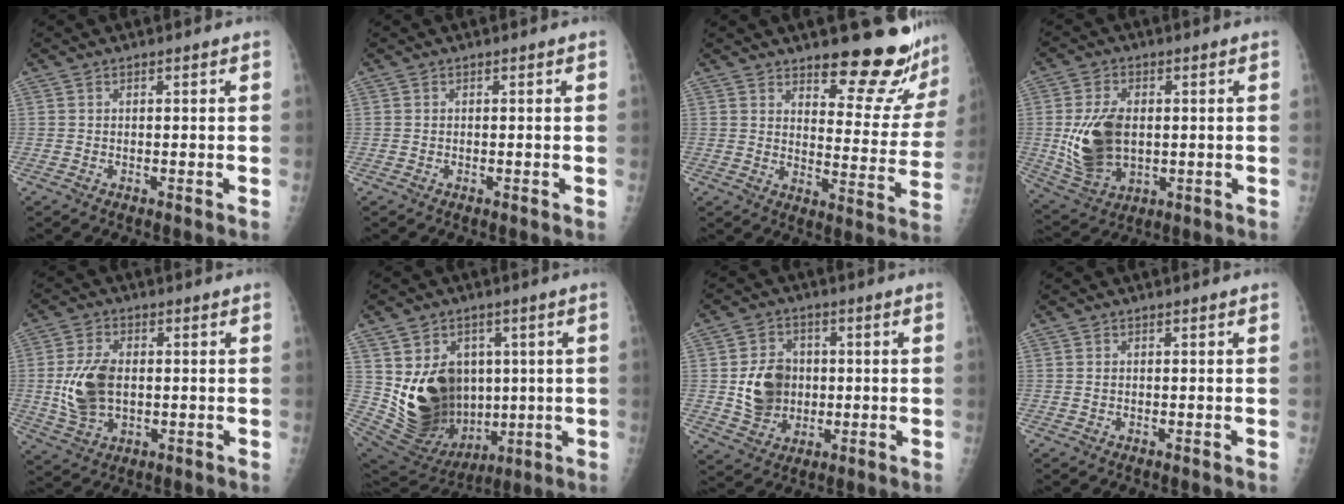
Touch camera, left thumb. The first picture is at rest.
{"total": 0.0}
{"total": 17.0, "force": [14.8, 4.2, 7.3], "torque": [-0.051, -0.139, 0.188]}
{"total": 12.7, "force": [0.1, 8.1, 9.8], "torque": [-0.177, -0.009, 0.018]}
{"total": 9.8, "force": [0.0, 6.2, 7.6], "torque": [-0.144, -0.001, 0.008]}
{"total": 19.6, "force": [1.4, 15.1, 12.3], "torque": [-0.180, -0.014, 0.062]}
{"total": 10.1, "force": [0.1, 8.4, 5.7], "torque": [-0.069, -0.002, 0.007]}
{"total": 0.5, "force": [0.0, 0.4, 0.3], "torque": [-0.005, 0.000, 0.000]}